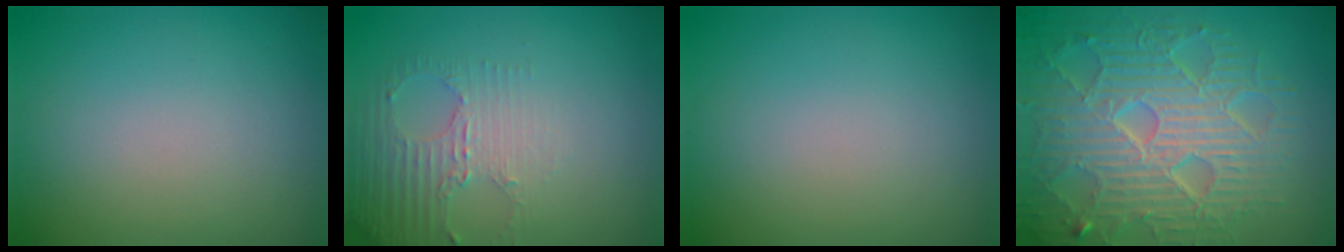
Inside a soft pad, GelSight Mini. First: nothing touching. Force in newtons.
{"total": 2.6, "press": 1.9, "slide": 1.9}
{"total": 0.0}
{"total": 9.1, "press": 6.5, "slide": 6.4}